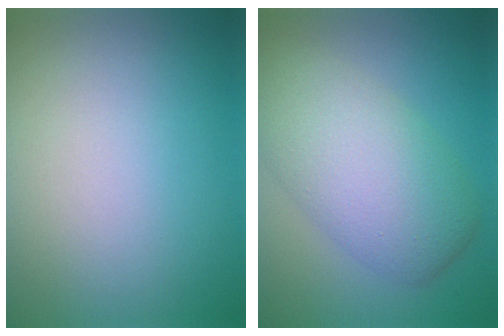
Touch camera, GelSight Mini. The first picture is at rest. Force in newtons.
{"total": 7.3, "press": 7.3, "slide": 0.2}